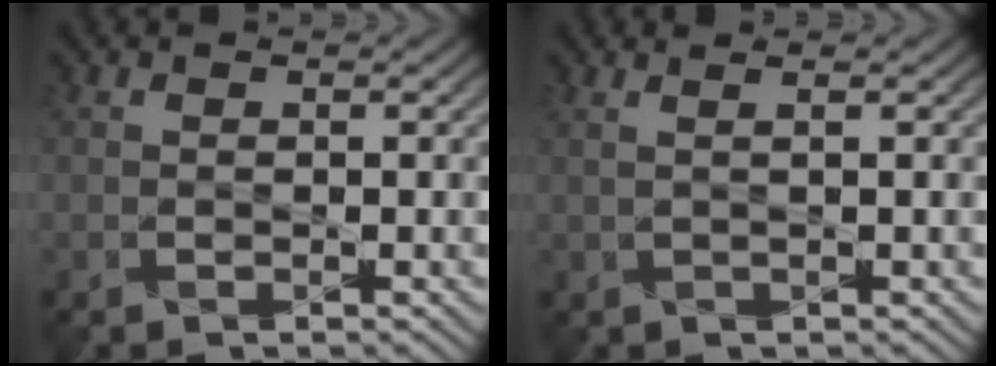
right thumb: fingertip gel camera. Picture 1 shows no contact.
{"total": 1.6, "force": [1.0, 0.1, 1.2], "torque": [-0.017, 0.003, 0.000]}